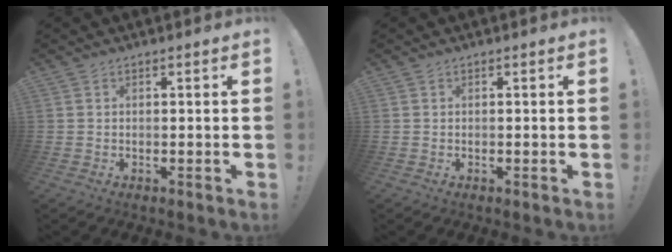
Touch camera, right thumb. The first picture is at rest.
{"total": 0.0}